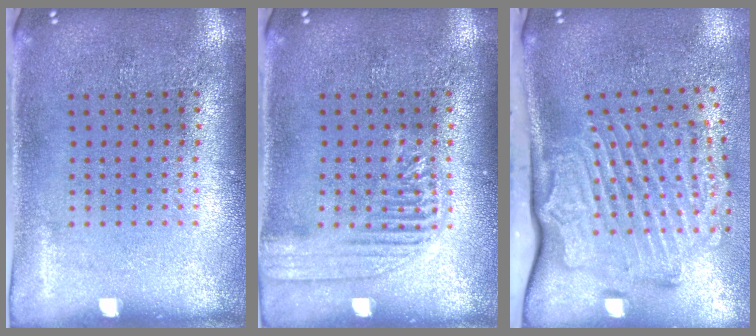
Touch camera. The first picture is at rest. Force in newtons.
{"total": 2.1, "press": 2.1, "slide": 0.3}
{"total": 3.5, "press": 2.4, "slide": 2.5}